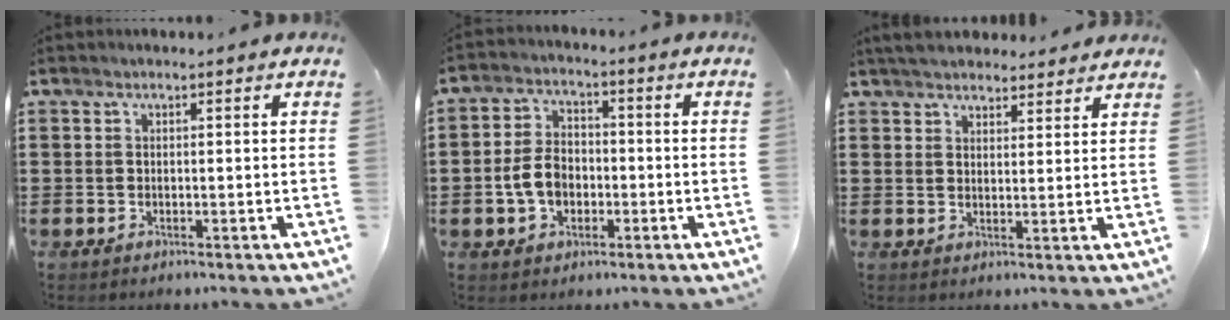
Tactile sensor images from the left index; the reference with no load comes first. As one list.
[{"total": 6.1, "force": [-1.6, 4.3, 4.0], "torque": [-0.097, 0.005, -0.036]}, {"total": 4.2, "force": [4.0, 1.0, 0.8], "torque": [-0.027, -0.005, 0.076]}]